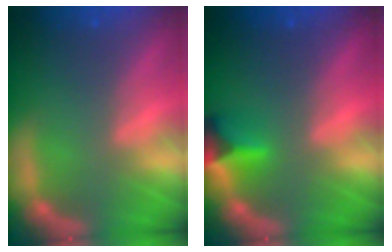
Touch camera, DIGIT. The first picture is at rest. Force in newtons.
{"total": 2.9}